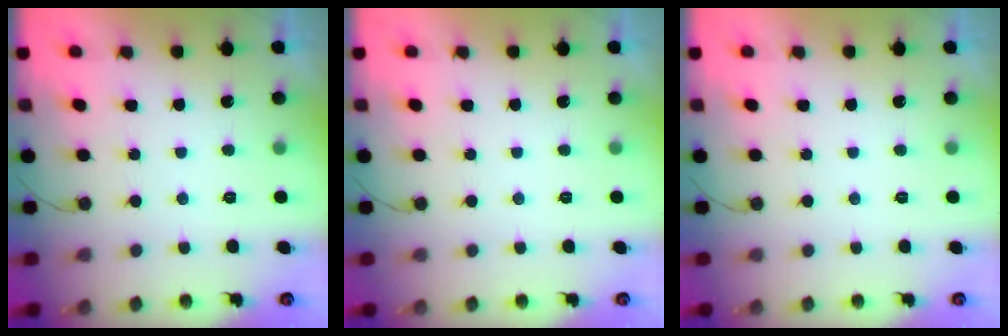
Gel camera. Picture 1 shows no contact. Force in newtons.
{"total": 0.0}
{"total": 0.0}